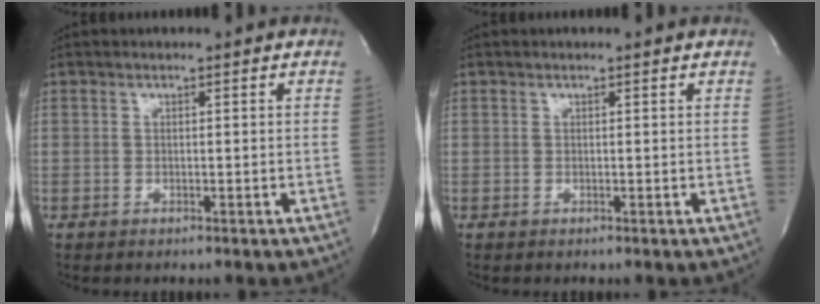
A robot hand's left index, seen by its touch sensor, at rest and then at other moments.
{"total": 0.0}